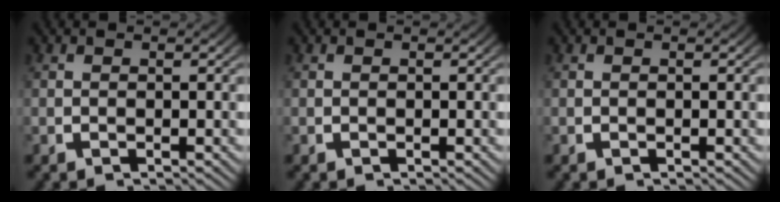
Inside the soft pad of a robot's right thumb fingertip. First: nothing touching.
{"total": 0.0}
{"total": 0.0}